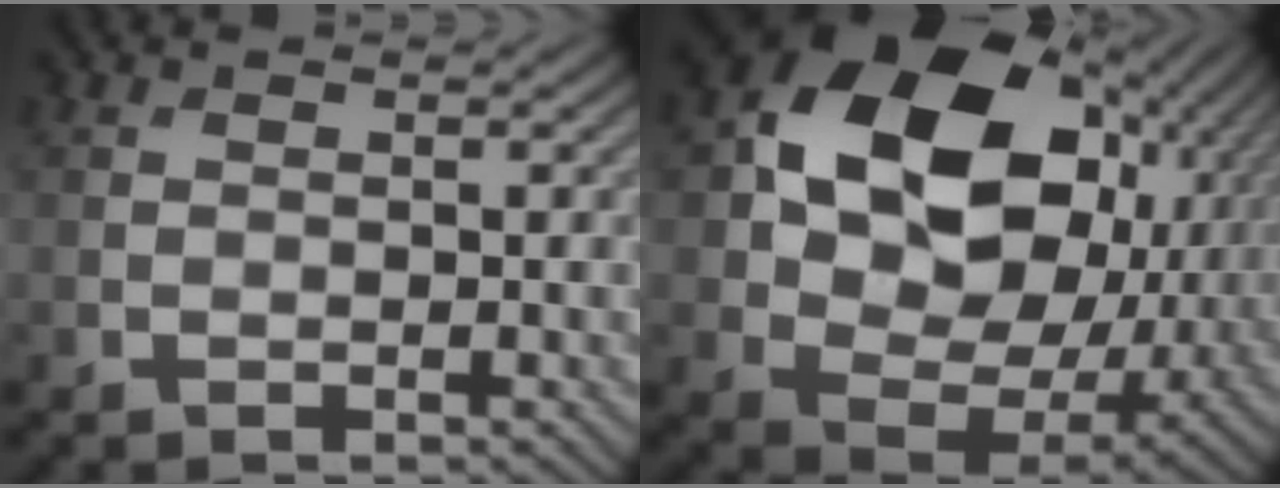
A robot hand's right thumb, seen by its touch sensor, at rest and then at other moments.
{"total": 19.7, "force": [5.0, 14.5, 12.4], "torque": [-0.250, -0.009, 0.114]}